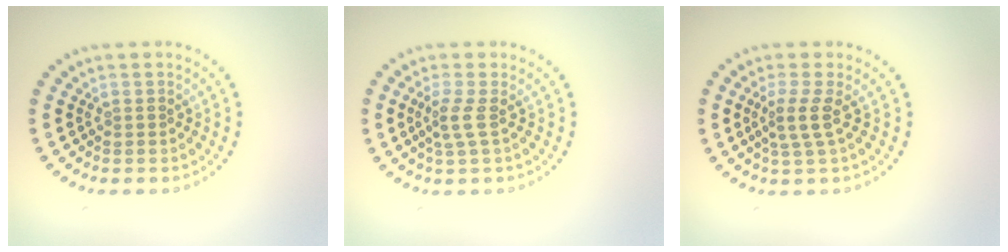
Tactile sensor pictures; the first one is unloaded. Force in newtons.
{"total": 1.8, "press": 1.4, "slide": 1.2}
{"total": 2.2, "press": 1.5, "slide": 1.5}